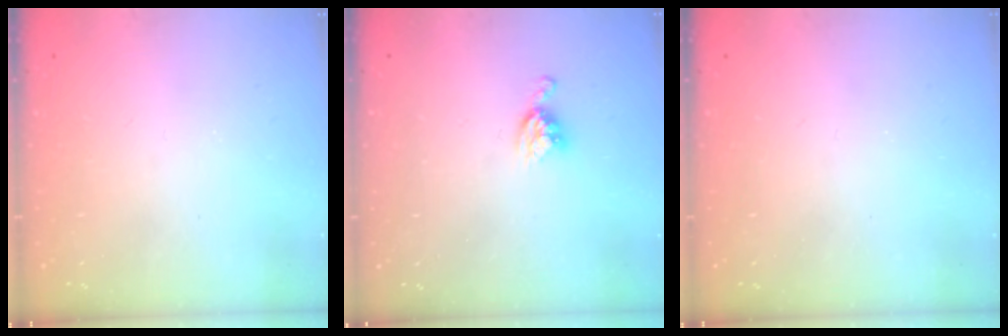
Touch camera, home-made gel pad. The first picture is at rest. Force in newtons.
{"total": 5.5, "press": 5.5, "slide": 0.1}
{"total": 0.0}